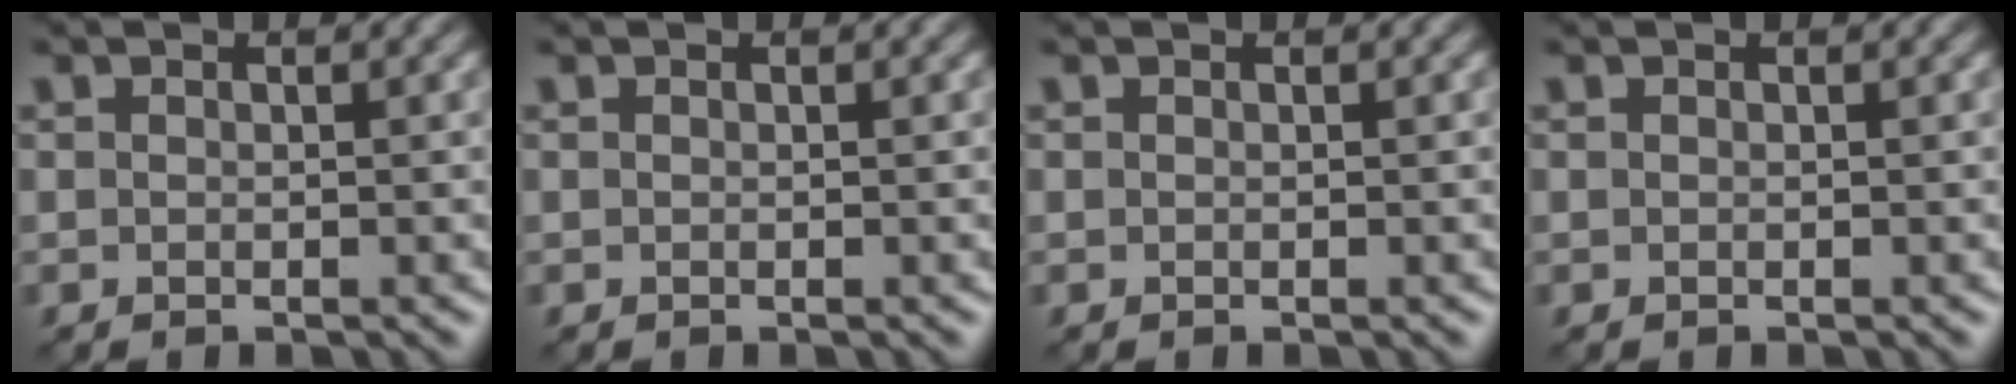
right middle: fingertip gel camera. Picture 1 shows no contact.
{"total": 0.0}
{"total": 0.0}
{"total": 0.0}